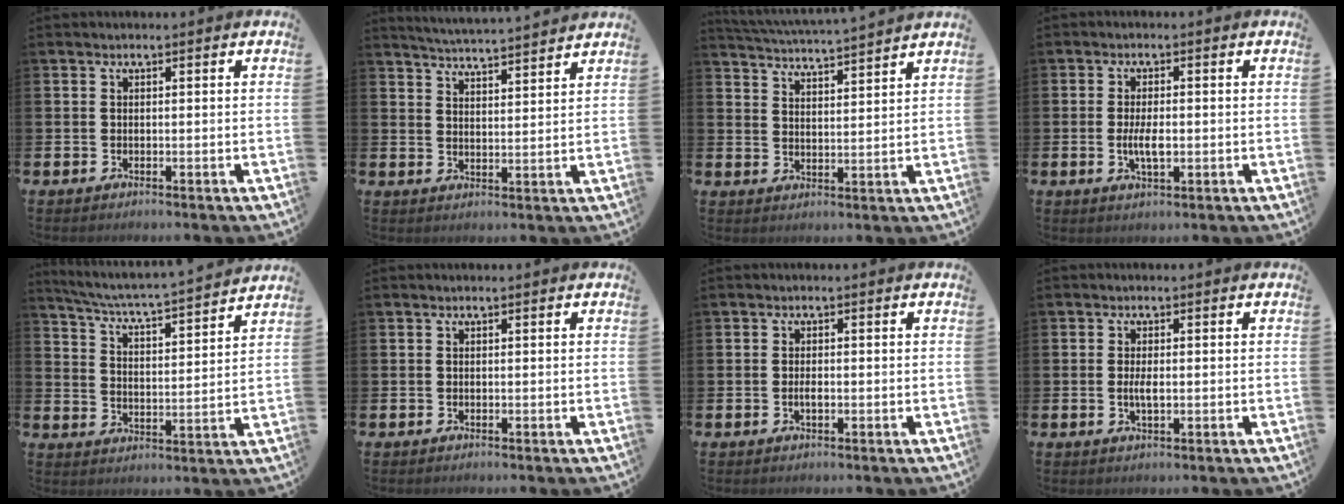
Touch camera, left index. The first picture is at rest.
{"total": 4.8, "force": [4.8, -0.4, 0.3], "torque": [-0.024, -0.032, 0.085]}
{"total": 4.9, "force": [4.9, -0.5, 0.4], "torque": [-0.028, -0.034, 0.086]}
{"total": 3.5, "force": [-0.4, 1.4, 3.2], "torque": [-0.052, 0.000, -0.009]}
{"total": 5.7, "force": [5.5, -0.3, 1.7], "torque": [-0.055, -0.046, 0.090]}
{"total": 0.0}
{"total": 1.2, "force": [-0.2, 0.5, 1.1], "torque": [-0.021, 0.002, -0.004]}
{"total": 2.2, "force": [-0.1, 0.8, 2.0], "torque": [-0.032, -0.002, -0.004]}